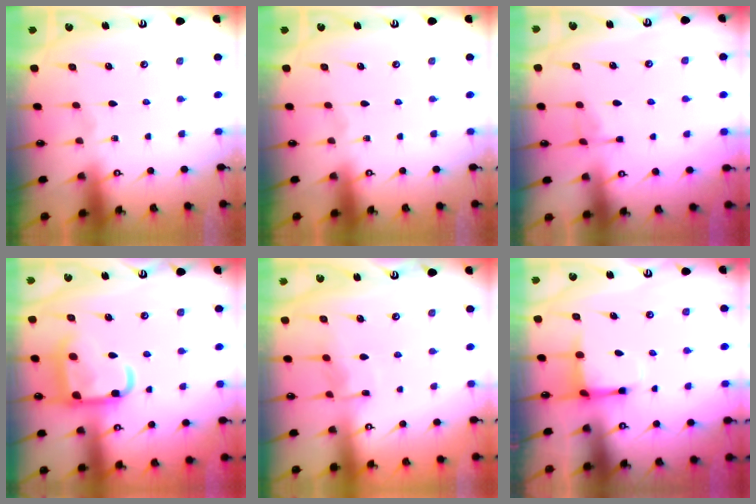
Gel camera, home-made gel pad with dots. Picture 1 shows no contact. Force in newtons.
{"total": 0.0}
{"total": 3.8, "press": 3.8, "slide": 0.5}
{"total": 15.5, "press": 15.4, "slide": 1.7}
{"total": 6.1, "press": 6.0, "slide": 0.7}
{"total": 3.8, "press": 3.6, "slide": 1.3}